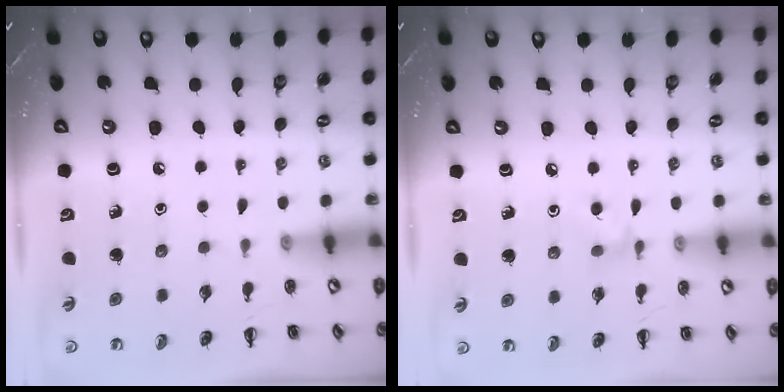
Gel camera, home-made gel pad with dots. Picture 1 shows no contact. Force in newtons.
{"total": 3.6, "press": 3.3, "slide": 1.3}